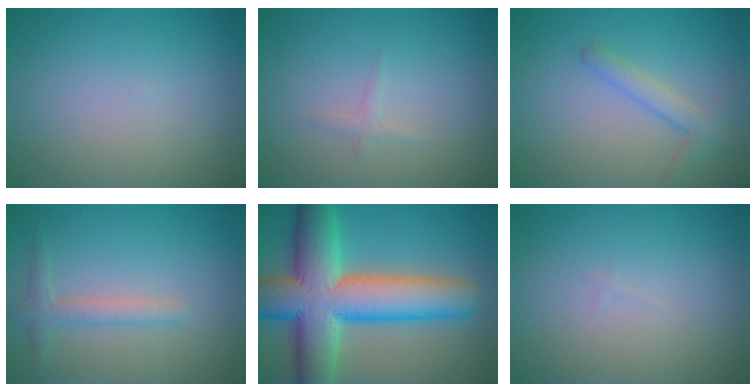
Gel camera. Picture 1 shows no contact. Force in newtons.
{"total": 0.8, "press": 0.8, "slide": 0.0}
{"total": 2.2, "press": 2.2, "slide": 0.1}
{"total": 1.9, "press": 1.9, "slide": 0.0}
{"total": 13.8, "press": 13.7, "slide": 0.7}
{"total": 0.0}